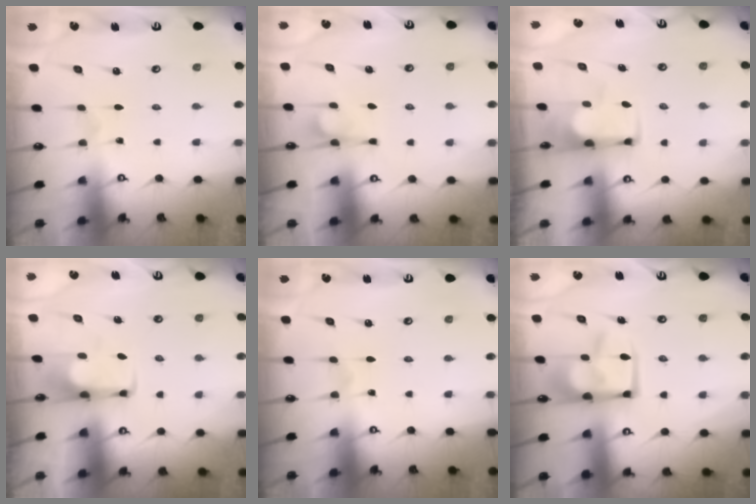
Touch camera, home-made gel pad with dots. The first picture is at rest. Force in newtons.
{"total": 1.9, "press": 1.4, "slide": 1.2}
{"total": 3.6, "press": 3.5, "slide": 0.4}
{"total": 2.1, "press": 2.1, "slide": 0.4}
{"total": 0.0}
{"total": 11.3, "press": 11.2, "slide": 1.3}